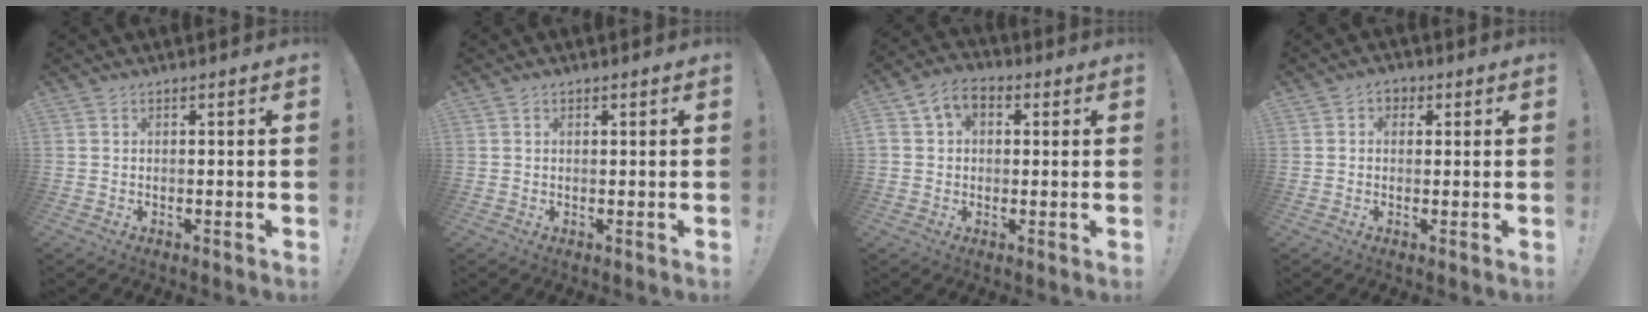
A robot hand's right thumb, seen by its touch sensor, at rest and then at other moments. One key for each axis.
{"total": 0.6, "fx": 0.5, "fy": 0.4, "fz": 0.2, "tx": 0.000, "ty": 0.000, "tz": 0.009}
{"total": 6.9, "fx": 1.9, "fy": 5.5, "fz": 3.7, "tx": -0.071, "ty": 0.009, "tz": 0.041}
{"total": 2.9, "fx": 0.5, "fy": 2.4, "fz": 1.6, "tx": -0.018, "ty": 0.003, "tz": 0.008}